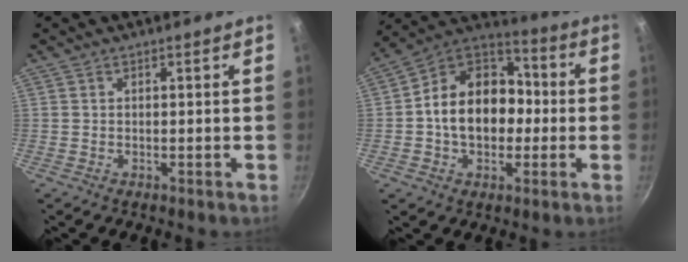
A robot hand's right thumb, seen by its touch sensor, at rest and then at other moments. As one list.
[{"total": 16.9, "force": [-1.1, 12.7, 11.1], "torque": [-0.143, 0.044, -0.036]}]